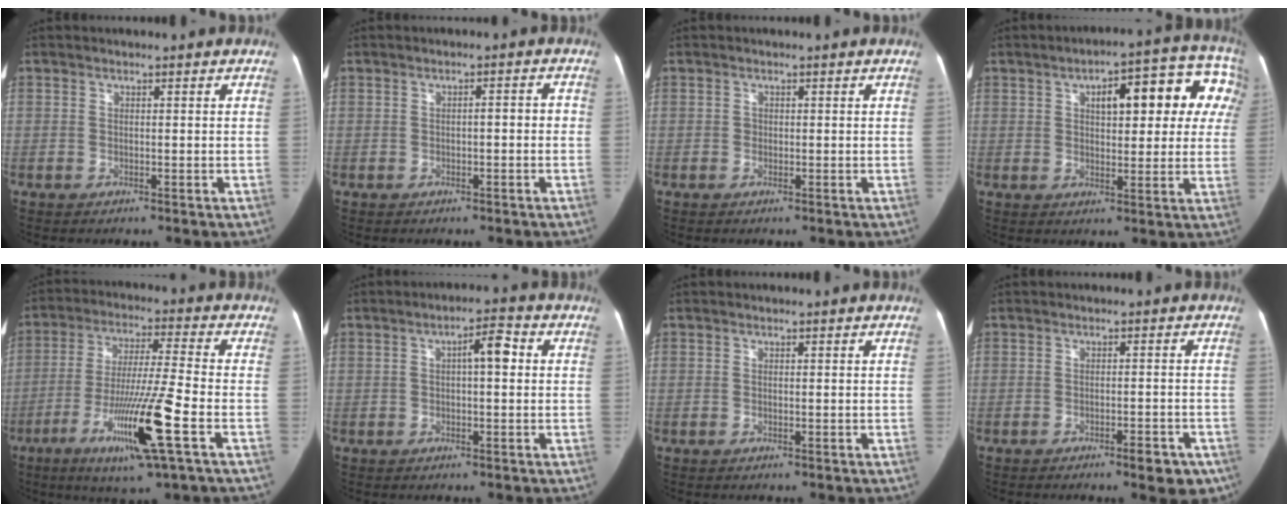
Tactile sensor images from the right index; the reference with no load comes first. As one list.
[{"total": 1.9, "force": [-0.5, 0.5, 1.7], "torque": [-0.022, 0.011, -0.008]}, {"total": 0.7, "force": [-0.1, 0.6, 0.2], "torque": [-0.002, 0.002, -0.002]}, {"total": 13.7, "force": [4.6, 5.4, 11.7], "torque": [-0.124, 0.047, 0.051]}, {"total": 14.0, "force": [-5.7, -0.6, 12.8], "torque": [-0.242, -0.026, -0.105]}, {"total": 4.6, "force": [0.7, 1.2, 4.4], "torque": [-0.069, 0.019, 0.007]}, {"total": 0.0}, {"total": 4.3, "force": [-2.8, 1.1, 3.0], "torque": [-0.028, 0.000, -0.034]}]